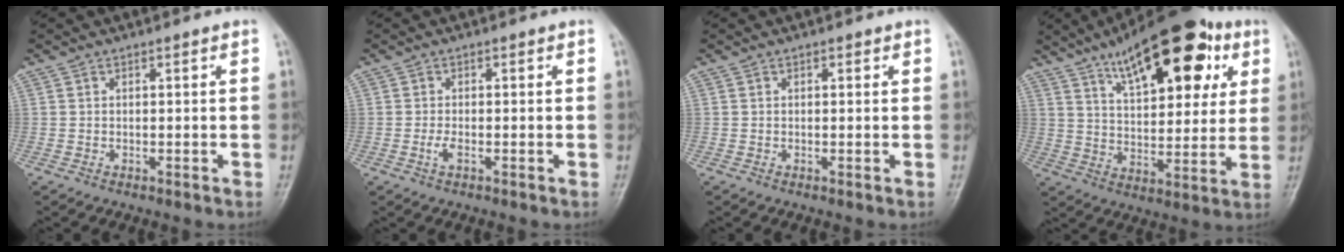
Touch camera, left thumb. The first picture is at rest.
{"total": 1.9, "force": [-0.5, 0.8, 1.7], "torque": [-0.034, 0.000, -0.013]}
{"total": 0.9, "force": [0.4, 0.6, 0.5], "torque": [0.002, 0.001, 0.002]}
{"total": 22.9, "force": [11.2, 9.7, 17.5], "torque": [-0.221, -0.021, 0.173]}